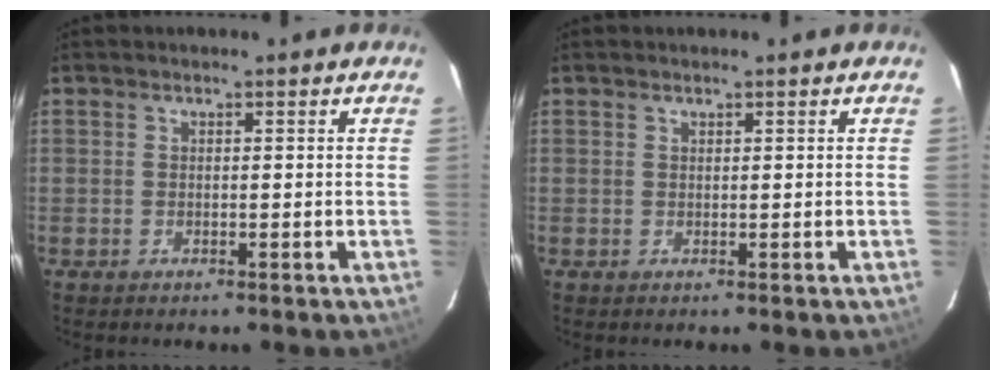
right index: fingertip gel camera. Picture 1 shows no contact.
{"total": 0.0}